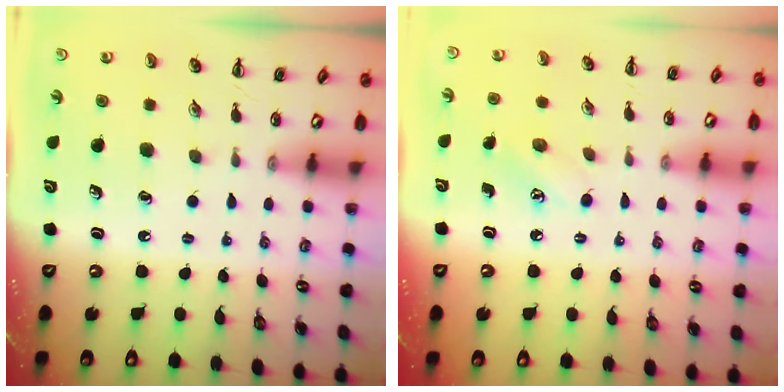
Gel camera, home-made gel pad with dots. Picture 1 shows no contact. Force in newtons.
{"total": 5.5, "press": 5.3, "slide": 1.3}